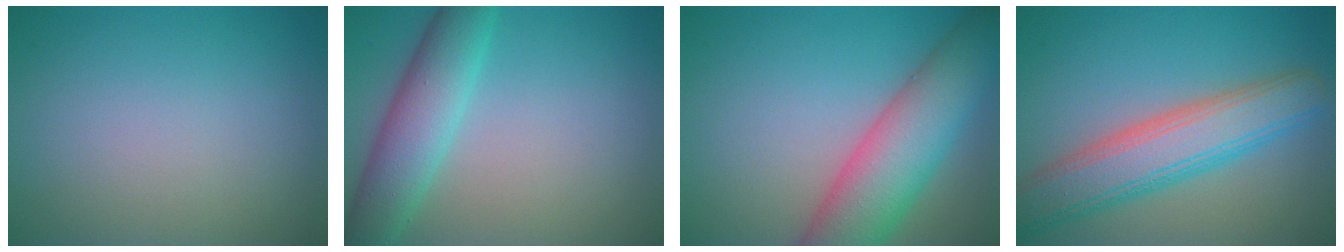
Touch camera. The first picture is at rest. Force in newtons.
{"total": 5.5, "press": 5.5, "slide": 0.2}
{"total": 8.7, "press": 8.7, "slide": 0.6}
{"total": 7.2, "press": 7.2, "slide": 0.1}